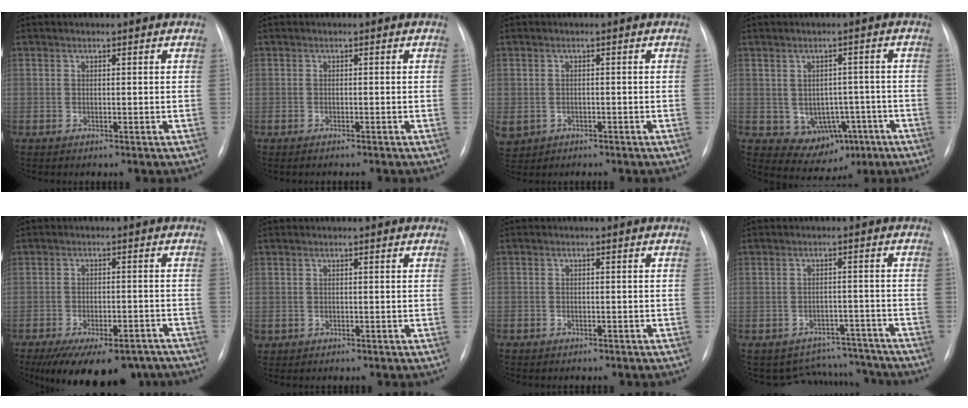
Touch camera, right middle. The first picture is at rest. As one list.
[{"total": 1.7, "force": [-1.5, 0.1, 0.9], "torque": [-0.013, -0.004, -0.017]}, {"total": 6.2, "force": [-3.0, 5.0, 2.2], "torque": [-0.064, 0.000, -0.042]}, {"total": 7.5, "force": [-2.4, 5.9, 3.9], "torque": [-0.049, 0.018, -0.015]}, {"total": 17.3, "force": [-13.5, 6.8, 8.4], "torque": [-0.130, -0.010, -0.177]}, {"total": 0.7, "force": [-0.2, 0.7, 0.1], "torque": [-0.001, 0.004, 0.001]}, {"total": 1.8, "force": [-1.3, 1.2, 0.4], "torque": [-0.011, 0.004, -0.015]}, {"total": 8.4, "force": [-7.6, 3.3, -0.9], "torque": [0.026, 0.036, -0.094]}]